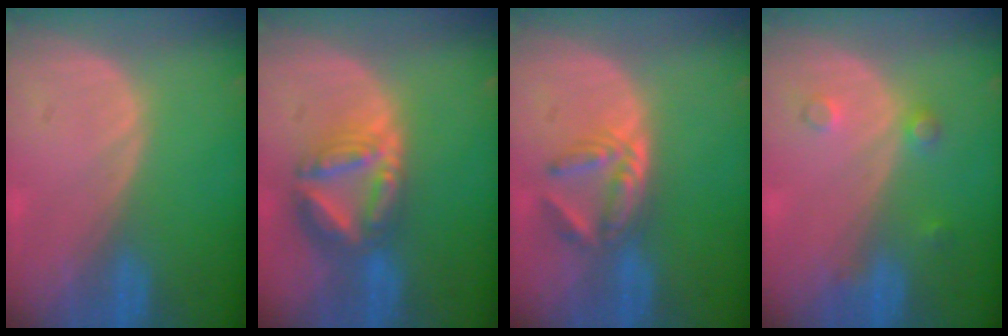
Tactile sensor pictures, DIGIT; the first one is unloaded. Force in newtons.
{"total": 8.2, "press": 7.1, "slide": 4.1}
{"total": 5.9, "press": 4.9, "slide": 3.2}
{"total": 2.3, "press": 2.3, "slide": 0.2}